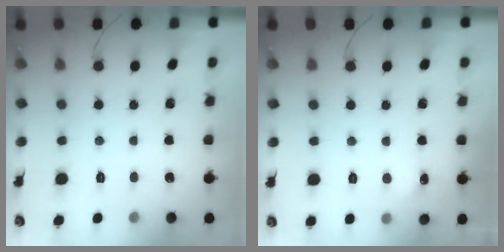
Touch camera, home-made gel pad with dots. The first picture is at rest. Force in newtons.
{"total": 5.8, "press": 5.6, "slide": 1.5}